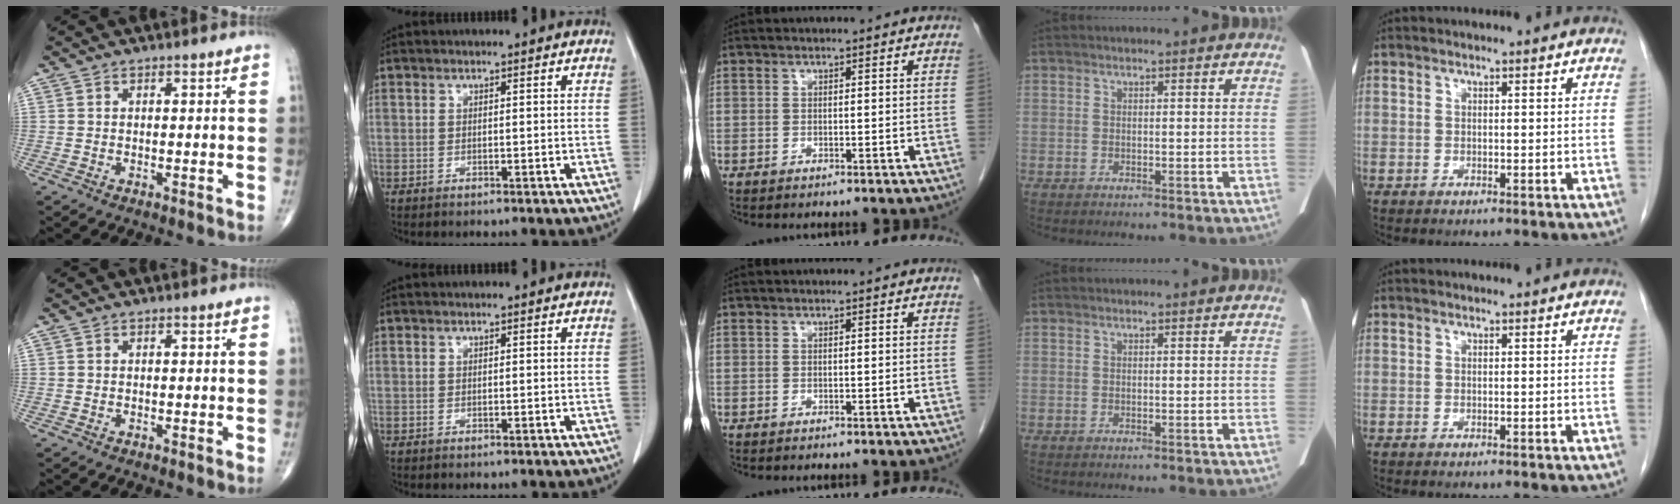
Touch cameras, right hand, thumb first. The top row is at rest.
{}